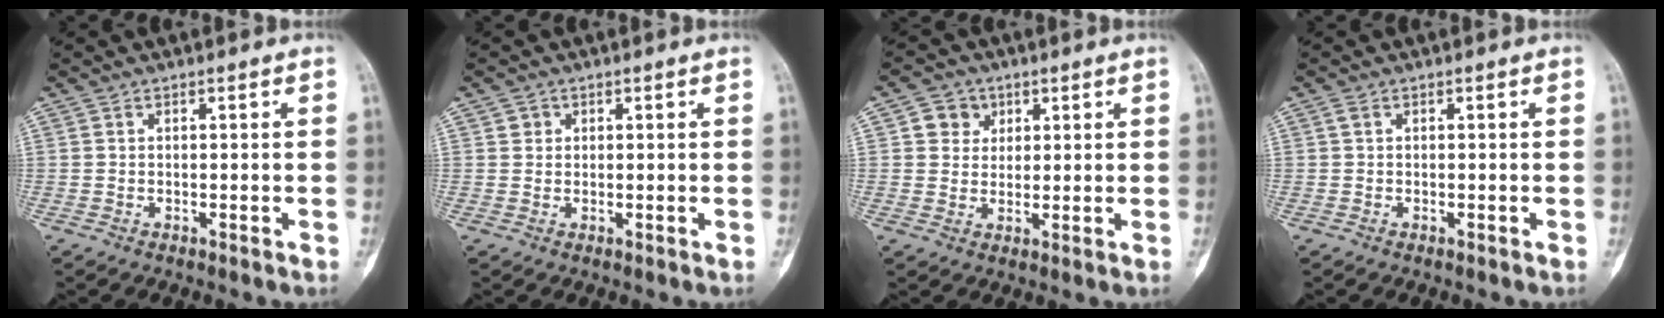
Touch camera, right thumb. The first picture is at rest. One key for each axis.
{"total": 1.5, "fx": 0.5, "fy": 1.4, "fz": 0.3, "tx": 0.006, "ty": 0.000, "tz": 0.005}
{"total": 4.9, "fx": 1.8, "fy": 4.3, "fz": 1.2, "tx": 0.006, "ty": -0.002, "tz": 0.028}
{"total": 0.7, "fx": 0.3, "fy": 0.5, "fz": 0.5, "tx": -0.013, "ty": 0.005, "tz": 0.006}